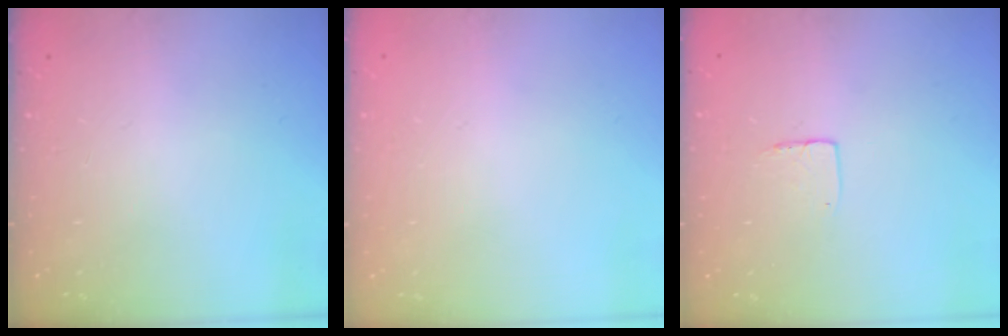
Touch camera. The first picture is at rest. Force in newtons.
{"total": 0.0}
{"total": 4.5, "press": 4.5, "slide": 0.3}